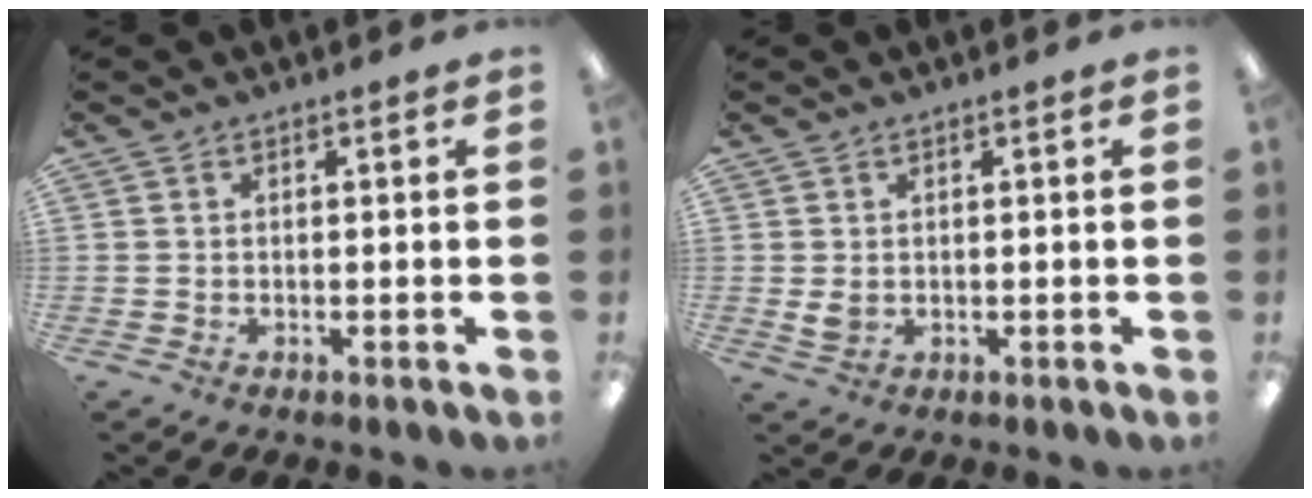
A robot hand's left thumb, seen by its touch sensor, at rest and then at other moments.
{"total": 2.5, "force": [0.5, 1.7, 1.8], "torque": [-0.035, -0.003, 0.006]}